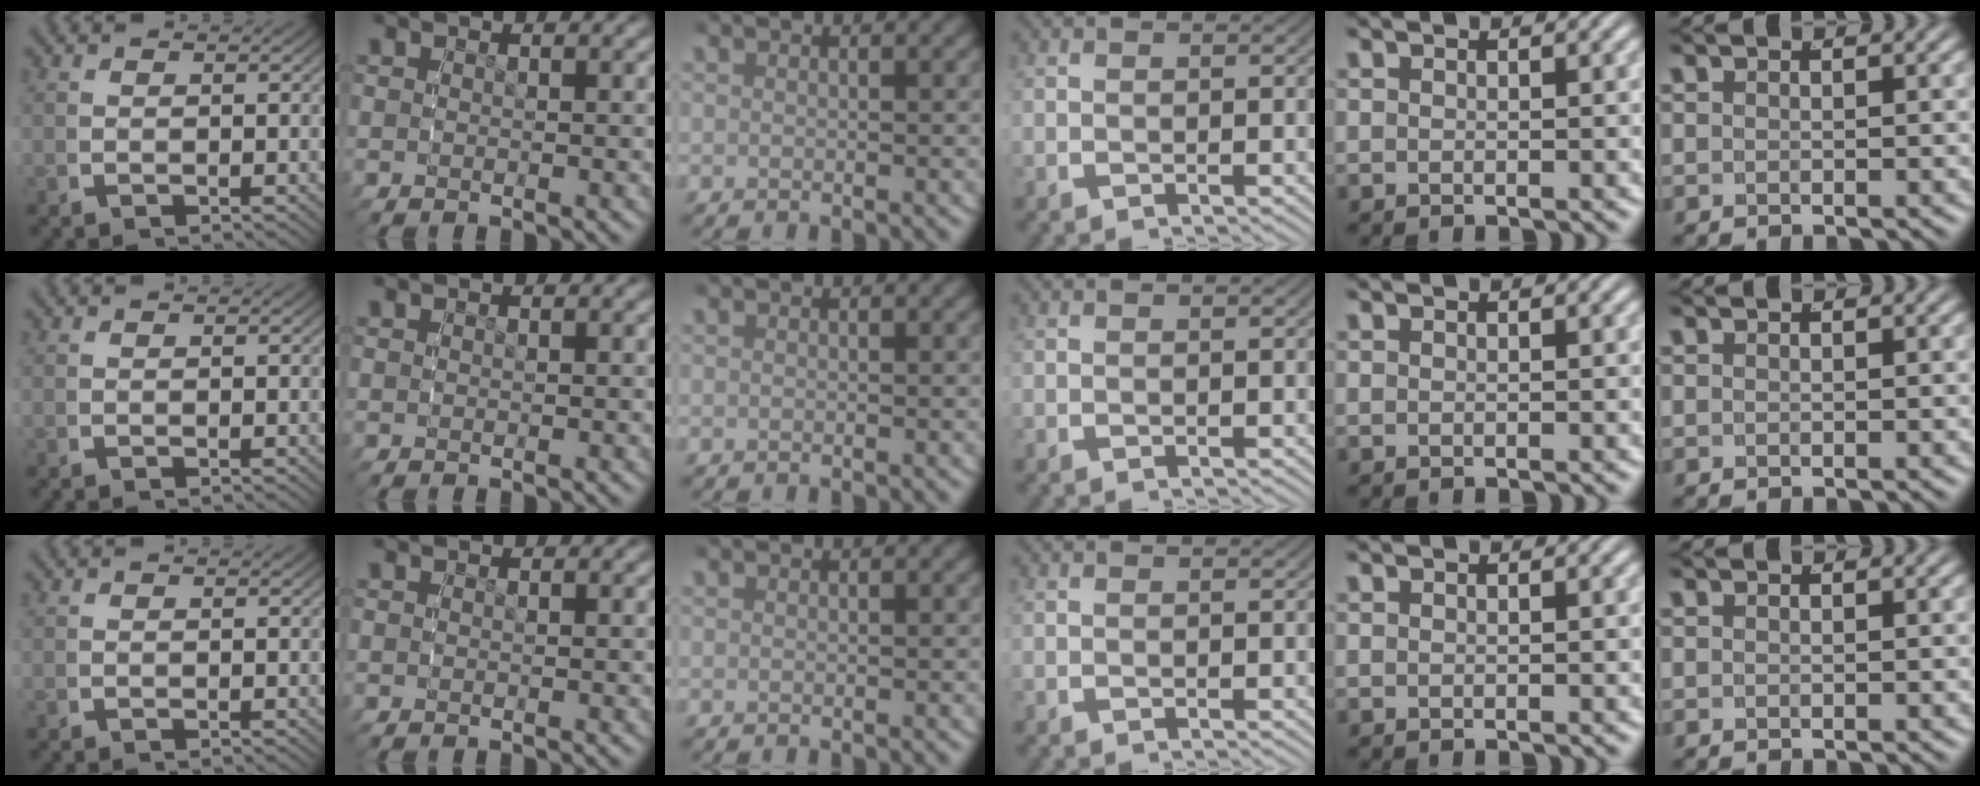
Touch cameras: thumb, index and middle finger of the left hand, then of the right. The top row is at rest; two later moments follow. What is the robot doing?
{"motion": "reach", "object": "jewelry box"}